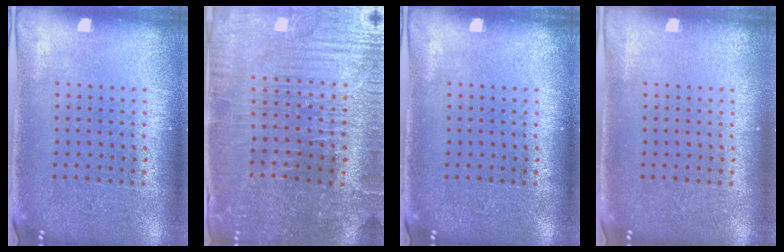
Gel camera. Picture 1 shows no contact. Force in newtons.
{"total": 3.7, "press": 3.7, "slide": 0.4}
{"total": 0.0}
{"total": 0.0}